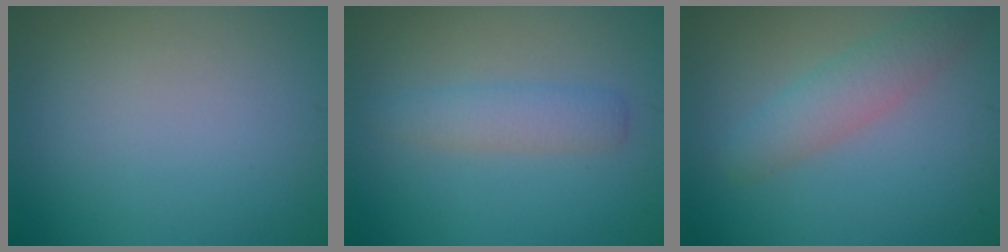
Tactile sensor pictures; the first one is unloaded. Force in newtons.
{"total": 2.4, "press": 2.4, "slide": 0.1}
{"total": 3.0, "press": 2.9, "slide": 0.2}